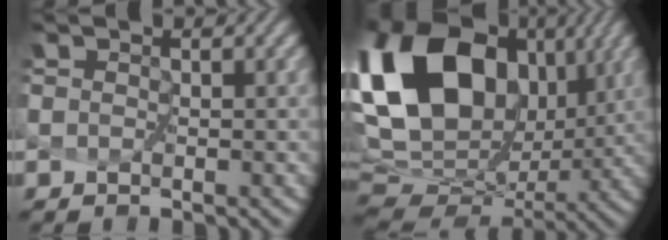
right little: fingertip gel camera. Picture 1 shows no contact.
{"total": 18.9, "force": [5.9, 12.8, 12.6], "torque": [-0.272, 0.019, 0.117]}